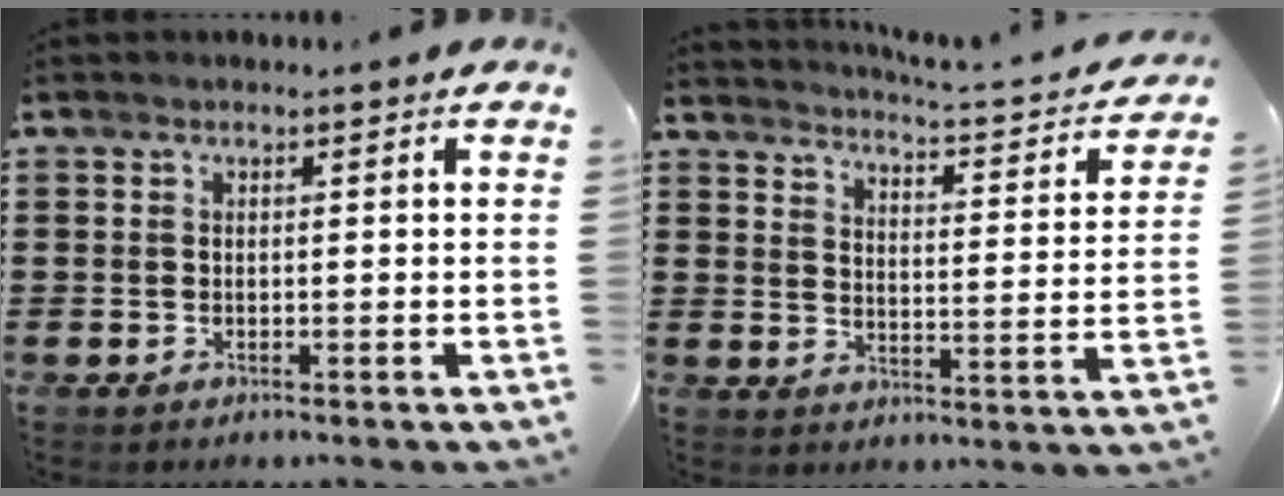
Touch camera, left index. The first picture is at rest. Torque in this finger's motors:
{"motor_torque": [2.14, 0.00, -0.09, 0.03]}